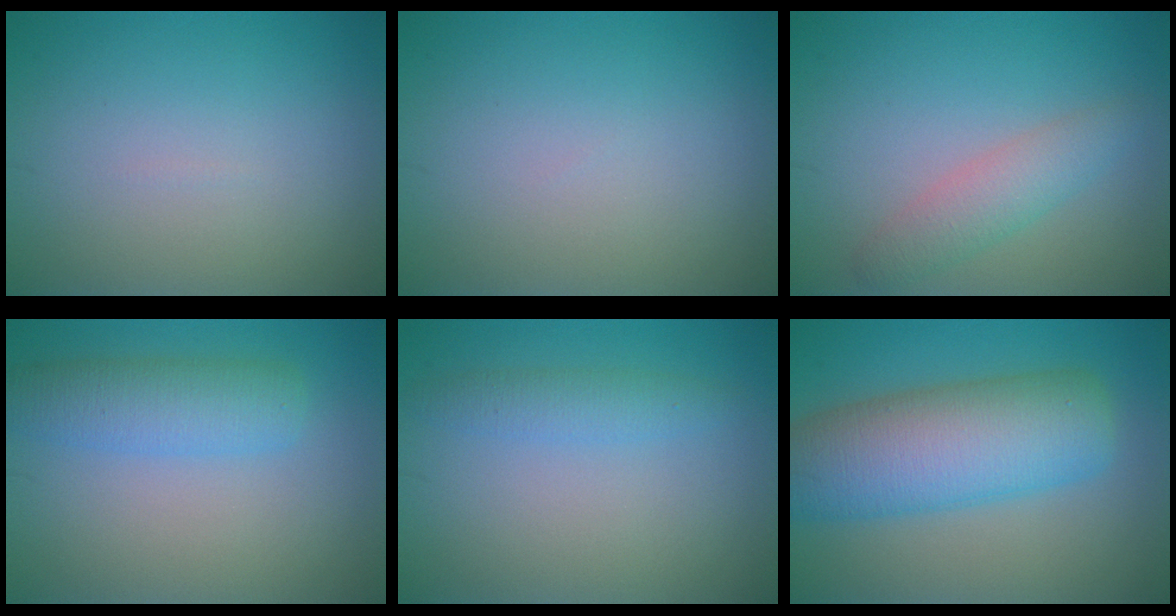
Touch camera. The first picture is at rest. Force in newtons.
{"total": 0.0}
{"total": 2.7, "press": 2.7, "slide": 0.1}
{"total": 4.2, "press": 4.2, "slide": 0.2}
{"total": 2.0, "press": 2.0, "slide": 0.1}
{"total": 9.8, "press": 9.8, "slide": 0.8}